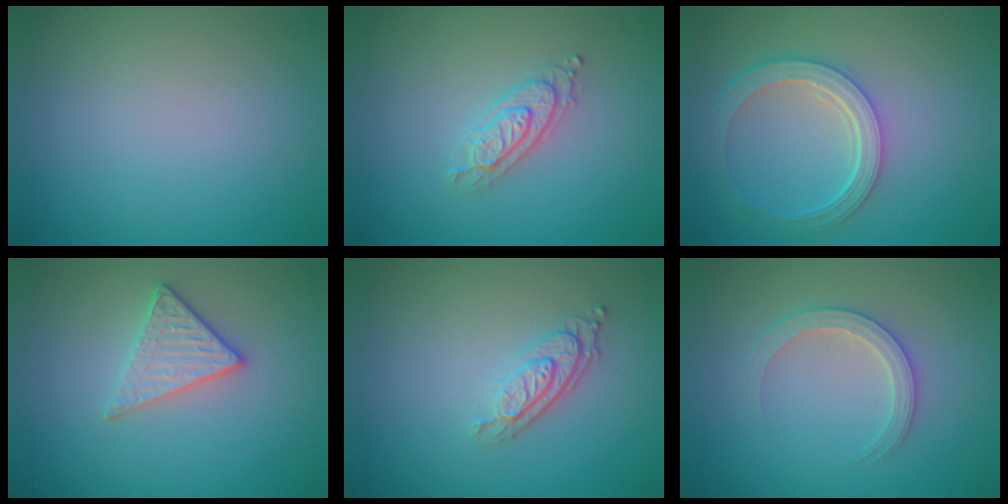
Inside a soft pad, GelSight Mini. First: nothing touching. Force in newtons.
{"total": 2.4, "press": 2.2, "slide": 0.9}
{"total": 4.7, "press": 3.6, "slide": 2.9}
{"total": 2.7, "press": 2.5, "slide": 1.1}
{"total": 3.0, "press": 2.2, "slide": 2.0}
{"total": 2.5, "press": 2.5, "slide": 0.3}